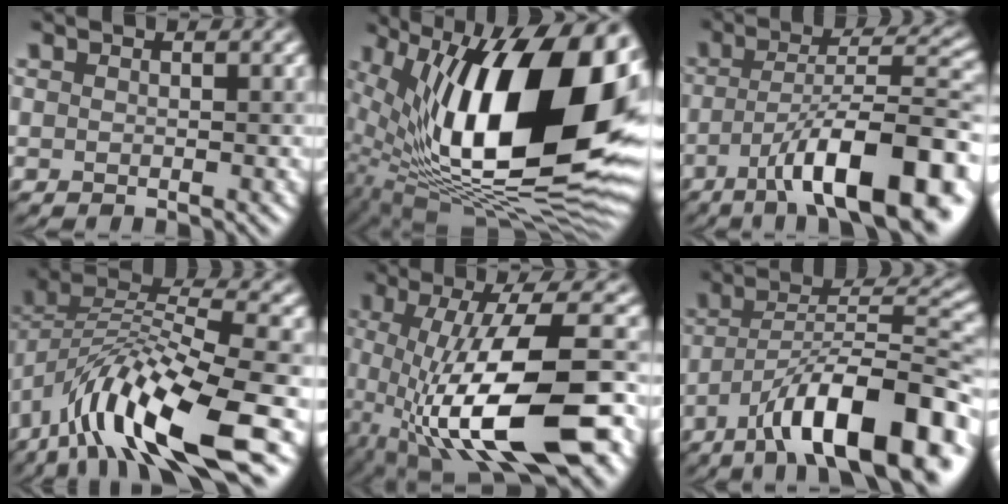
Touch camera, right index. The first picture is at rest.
{"total": 20.1, "force": [2.9, 9.6, 17.4], "torque": [-0.289, 0.004, 0.042]}
{"total": 13.2, "force": [-6.1, 3.8, 11.0], "torque": [-0.164, 0.003, -0.095]}
{"total": 11.6, "force": [-6.1, 3.3, 9.3], "torque": [-0.164, 0.004, -0.117]}
{"total": 13.3, "force": [-3.1, 3.9, 12.3], "torque": [-0.208, -0.012, -0.053]}
{"total": 13.0, "force": [-7.4, 3.8, 10.0], "torque": [-0.142, 0.017, -0.127]}